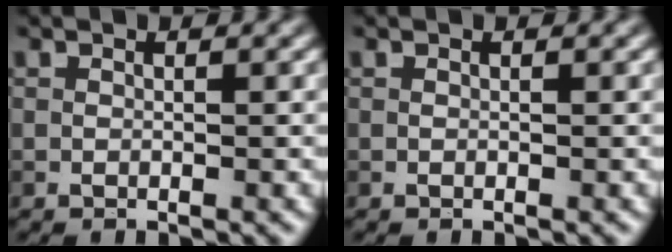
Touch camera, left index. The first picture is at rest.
{"total": 0.0}